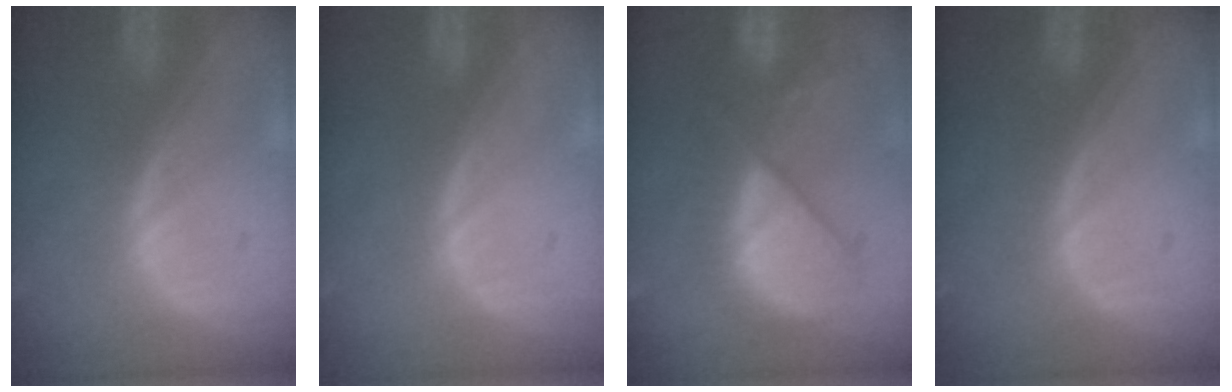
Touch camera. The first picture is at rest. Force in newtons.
{"total": 0.0}
{"total": 10.3, "press": 9.6, "slide": 3.7}
{"total": 0.0}